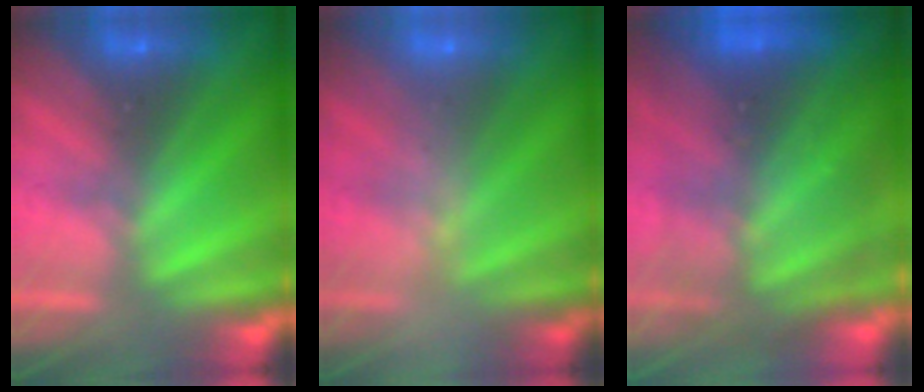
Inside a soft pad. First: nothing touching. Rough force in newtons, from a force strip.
{"total": 2.5}
{"total": 9.6}